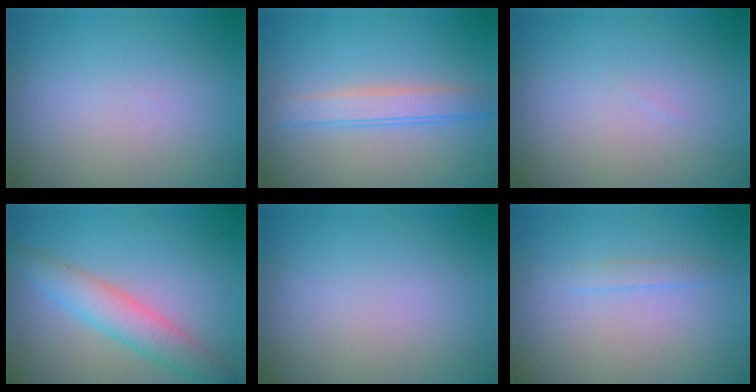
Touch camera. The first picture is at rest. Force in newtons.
{"total": 2.5, "press": 2.5, "slide": 0.1}
{"total": 0.0}
{"total": 3.9, "press": 3.9, "slide": 0.1}
{"total": 0.0}
{"total": 0.8, "press": 0.8, "slide": 0.1}